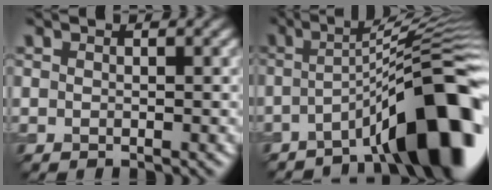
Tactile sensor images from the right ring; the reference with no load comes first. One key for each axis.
{"total": 11.4, "fx": -5.2, "fy": 1.8, "fz": 10.0, "tx": -0.132, "ty": 0.024, "tz": -0.078}